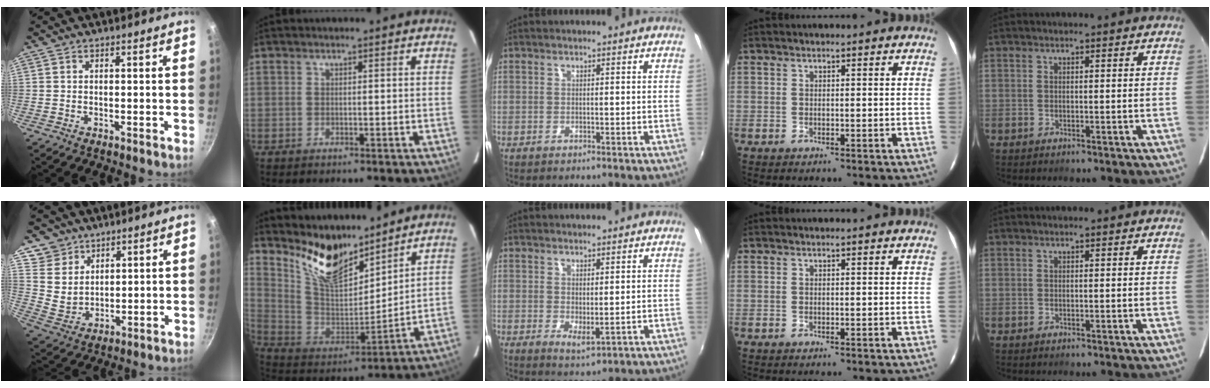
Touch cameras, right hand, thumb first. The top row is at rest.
{"thumb": {"total": 7.6, "force": [4.9, 5.7, 1.3], "torque": [0.004, -0.017, 0.102]}, "index": {"total": 14.6, "force": [11.7, 4.9, 7.2], "torque": [-0.147, -0.017, 0.229]}, "middle": {"total": 2.5, "force": [0.6, 0.9, 2.3], "torque": [-0.038, -0.009, 0.011]}}